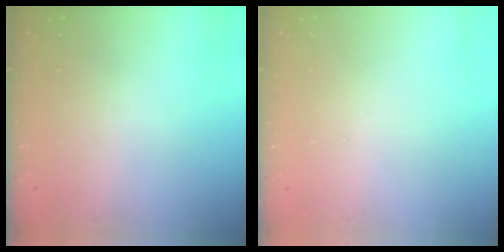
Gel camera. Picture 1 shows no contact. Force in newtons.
{"total": 0.0}